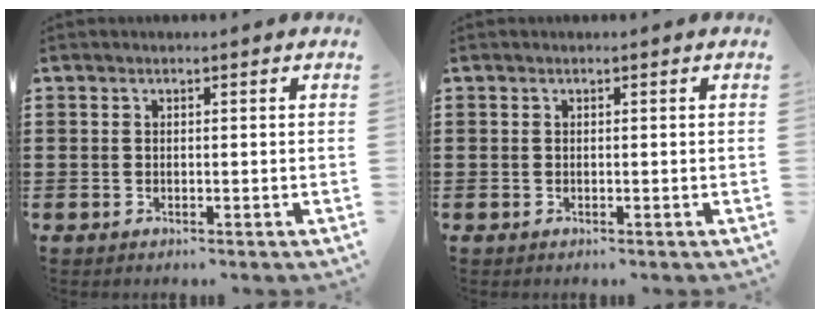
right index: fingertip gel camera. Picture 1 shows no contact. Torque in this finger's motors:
{"motor_torque": [0.00, 0.00, 0.00, 0.00]}